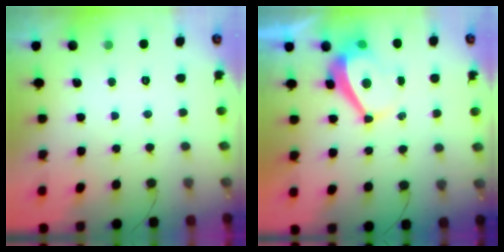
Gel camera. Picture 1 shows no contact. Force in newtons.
{"total": 5.3, "press": 5.2, "slide": 0.7}